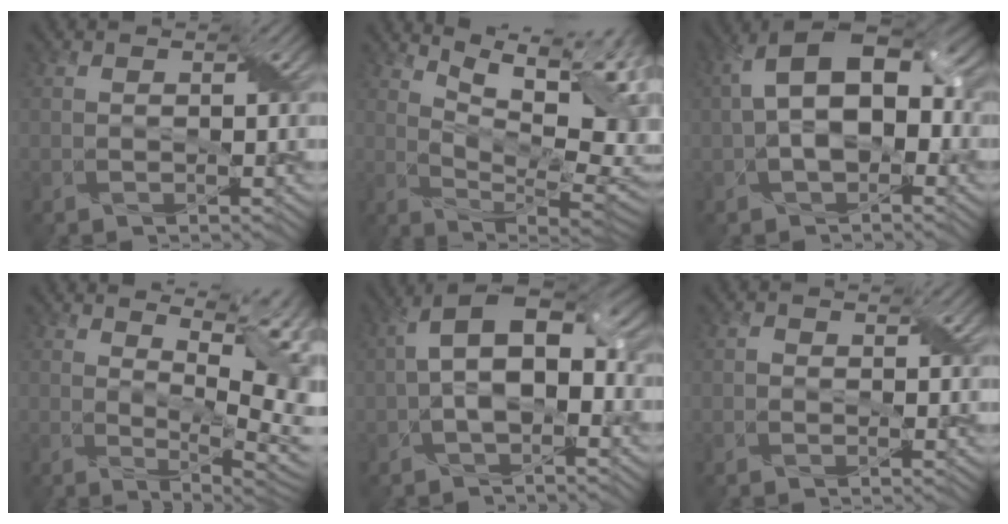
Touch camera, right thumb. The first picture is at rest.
{"total": 16.5, "force": [7.2, 6.0, 13.6], "torque": [-0.193, 0.034, 0.106]}
{"total": 12.3, "force": [1.2, 7.2, 9.9], "torque": [-0.180, 0.014, 0.016]}
{"total": 11.4, "force": [4.2, 3.2, 10.1], "torque": [-0.160, 0.014, 0.067]}
{"total": 10.0, "force": [0.6, 5.4, 8.4], "torque": [-0.158, 0.016, 0.004]}
{"total": 0.9, "force": [0.2, 0.7, 0.4], "torque": [-0.007, -0.002, 0.002]}